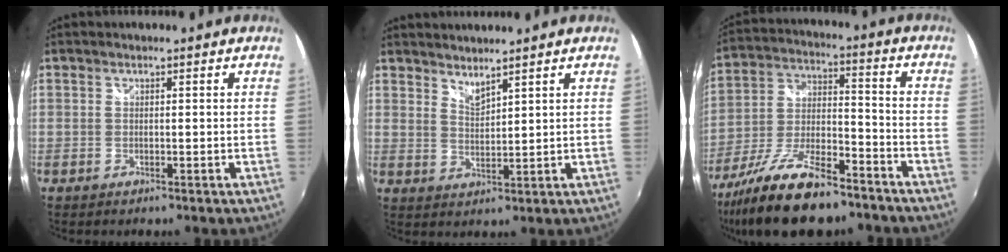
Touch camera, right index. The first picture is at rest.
{"total": 3.5, "force": [3.3, 0.0, 1.1], "torque": [-0.017, -0.005, 0.056]}
{"total": 18.7, "force": [-13.8, 5.9, 11.1], "torque": [-0.225, -0.024, -0.237]}